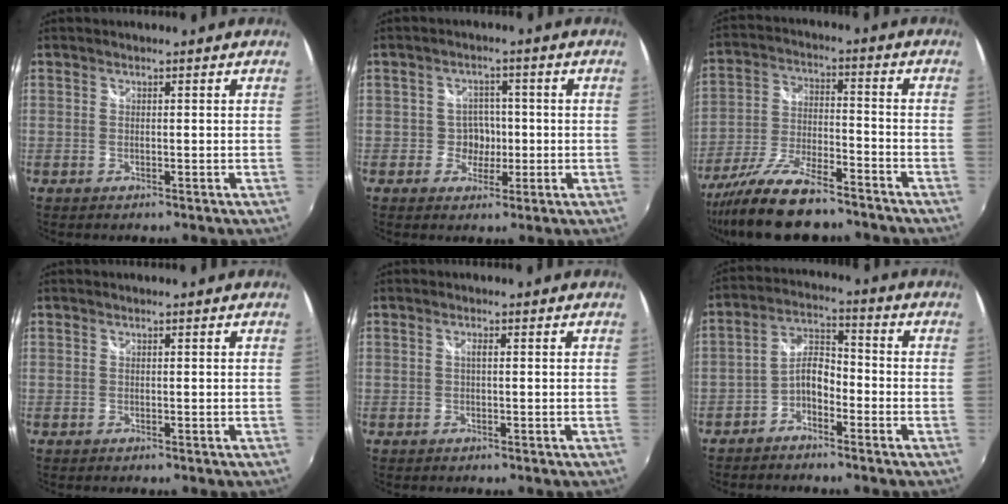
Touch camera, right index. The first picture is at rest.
{"total": 3.8, "force": [-1.0, 3.6, 0.9], "torque": [-0.015, 0.013, -0.015]}
{"total": 16.0, "force": [-12.9, 4.2, 8.4], "torque": [-0.177, -0.031, -0.223]}
{"total": 0.0}
{"total": 0.9, "force": [0.0, 0.1, 0.9], "torque": [-0.017, 0.001, -0.001]}
{"total": 5.8, "force": [-3.5, 2.9, 3.6], "torque": [-0.079, 0.023, -0.067]}